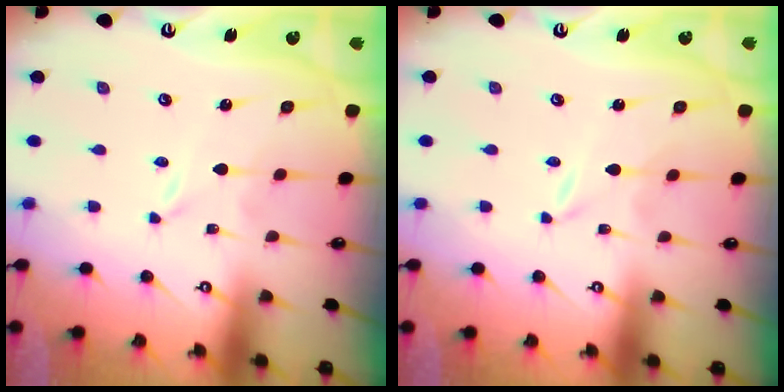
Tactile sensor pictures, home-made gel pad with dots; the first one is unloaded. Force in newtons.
{"total": 0.0}